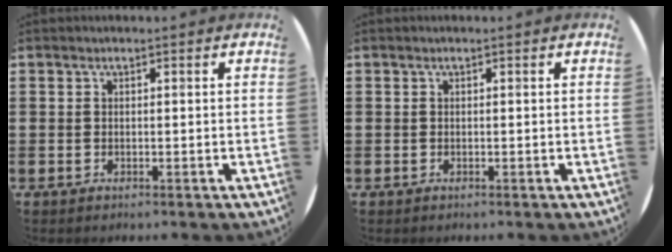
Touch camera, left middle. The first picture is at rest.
{"total": 0.0}